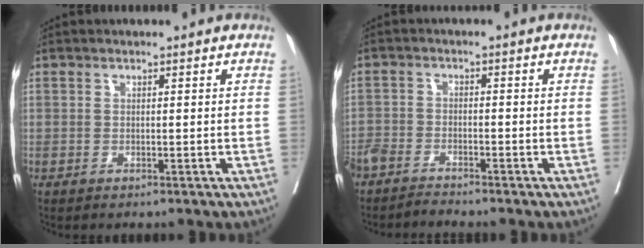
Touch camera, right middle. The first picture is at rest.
{"total": 4.6, "force": [-4.5, 0.3, 0.9], "torque": [-0.005, -0.008, -0.083]}